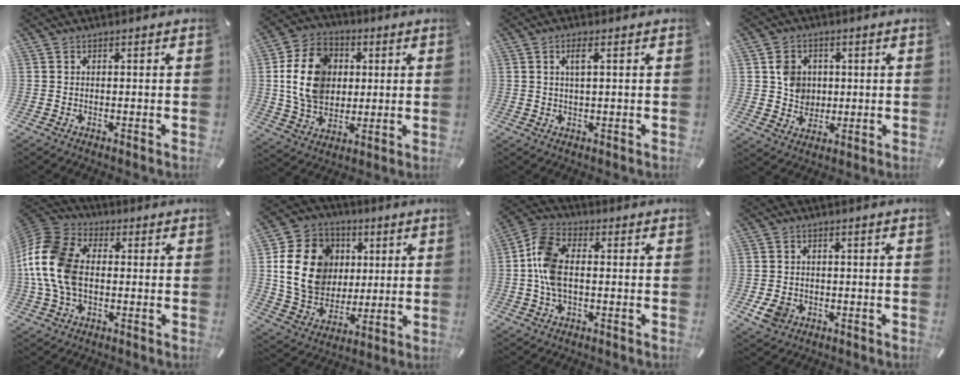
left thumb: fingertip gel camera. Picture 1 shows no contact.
{"total": 14.8, "force": [1.8, 11.9, 8.6], "torque": [-0.181, 0.012, 0.031]}
{"total": 2.9, "force": [1.0, 0.7, 2.7], "torque": [-0.057, 0.004, 0.014]}
{"total": 7.0, "force": [1.1, 6.6, 2.2], "torque": [-0.026, 0.005, 0.020]}
{"total": 15.4, "force": [-0.8, 10.6, 11.2], "torque": [-0.260, 0.007, -0.016]}
{"total": 17.6, "force": [2.6, 15.3, 8.3], "torque": [-0.170, 0.007, 0.053]}
{"total": 9.0, "force": [-0.7, 5.3, 7.3], "torque": [-0.166, 0.001, -0.014]}
{"total": 4.7, "force": [-1.5, 4.0, 2.1], "torque": [-0.045, -0.003, -0.028]}